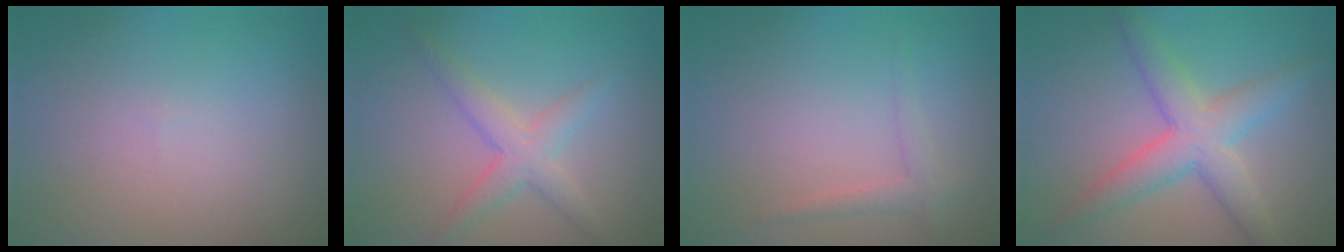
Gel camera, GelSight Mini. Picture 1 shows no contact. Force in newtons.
{"total": 2.9, "press": 2.9, "slide": 0.1}
{"total": 1.4, "press": 1.4, "slide": 0.1}
{"total": 5.2, "press": 5.2, "slide": 0.2}